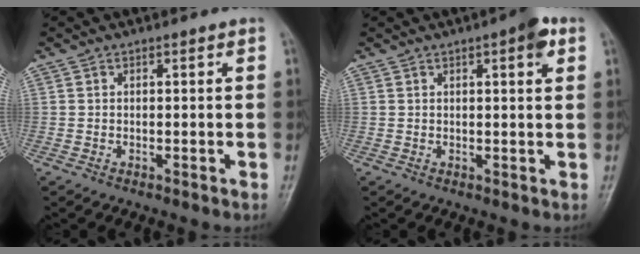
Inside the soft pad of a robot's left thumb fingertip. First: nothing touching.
{"total": 4.1, "force": [1.9, 1.0, 3.5], "torque": [-0.044, -0.002, 0.021]}